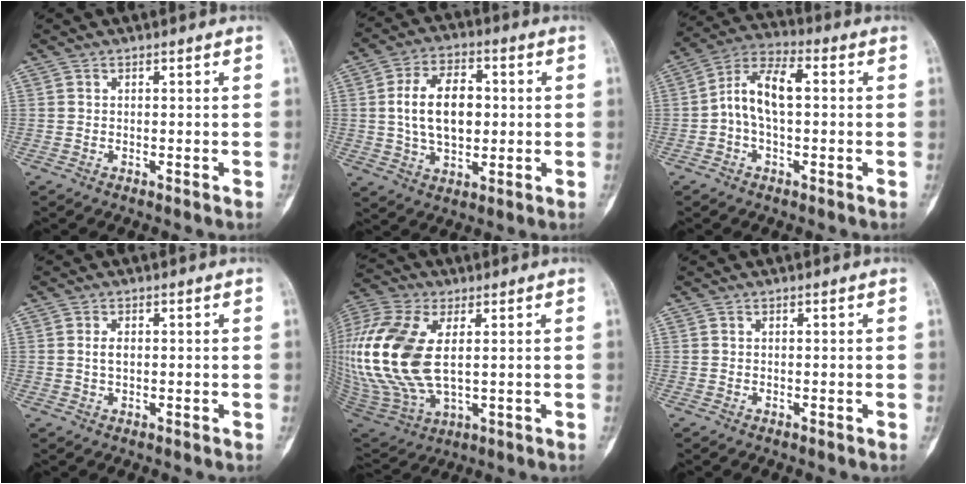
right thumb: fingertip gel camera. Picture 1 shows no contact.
{"total": 12.7, "force": [0.9, 7.8, 10.0], "torque": [-0.157, 0.008, 0.017]}
{"total": 9.8, "force": [-0.5, 6.8, 7.1], "torque": [-0.108, 0.039, -0.026]}
{"total": 2.0, "force": [0.1, 1.2, 1.6], "torque": [-0.030, 0.000, 0.002]}
{"total": 23.9, "force": [2.8, 13.1, 19.7], "torque": [-0.450, -0.018, 0.058]}
{"total": 0.0}